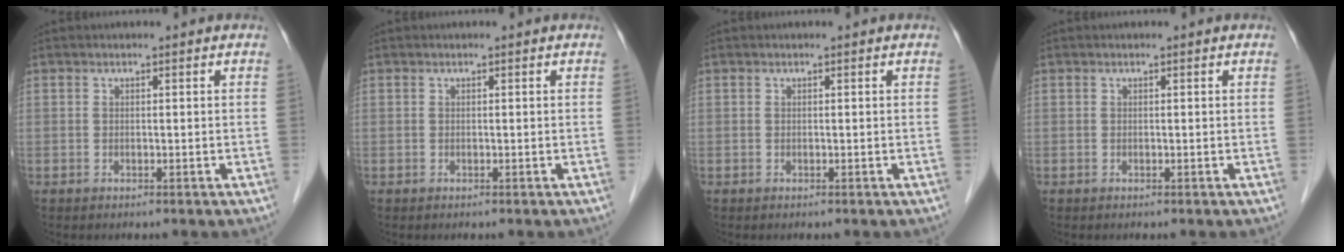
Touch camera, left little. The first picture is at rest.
{"total": 0.0}
{"total": 0.0}
{"total": 0.0}